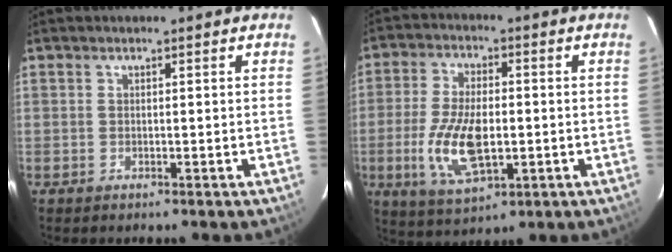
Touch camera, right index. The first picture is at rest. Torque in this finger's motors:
{"motor_torque": [1.31, -0.50, 0.58, 0.16]}